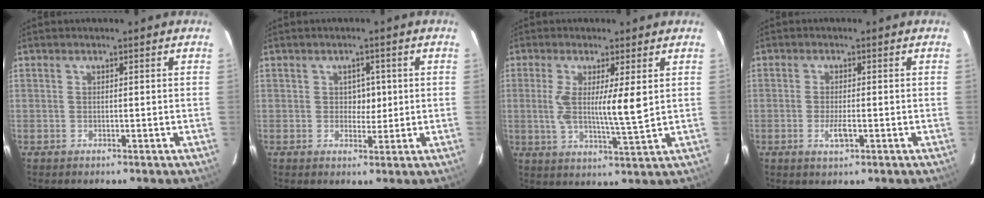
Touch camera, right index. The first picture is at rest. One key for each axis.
{"total": 2.9, "fx": 0.4, "fy": 2.1, "fz": 1.9, "tx": -0.017, "ty": 0.002, "tz": 0.006}
{"total": 7.8, "fx": 1.2, "fy": 0.4, "fz": 7.7, "tx": -0.143, "ty": -0.009, "tz": 0.021}
{"total": 2.9, "fx": -1.0, "fy": 0.7, "fz": 2.6, "tx": -0.053, "ty": -0.003, "tz": -0.015}